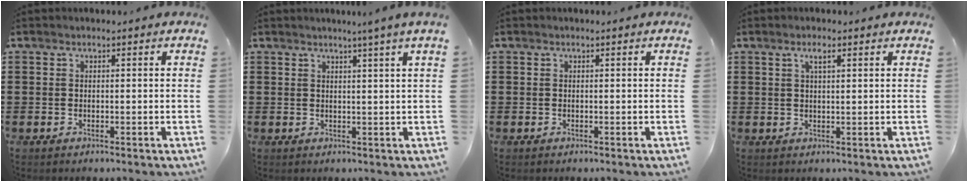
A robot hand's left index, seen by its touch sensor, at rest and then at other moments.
{"total": 2.4, "force": [1.6, -1.1, 1.3], "torque": [-0.025, -0.008, 0.028]}
{"total": 0.0}
{"total": 2.0, "force": [1.0, 0.4, 1.7], "torque": [-0.036, 0.003, 0.015]}